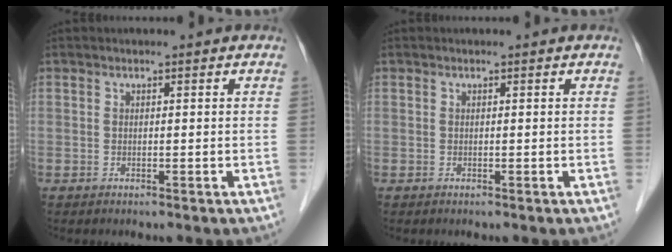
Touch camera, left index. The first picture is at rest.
{"total": 0.0}